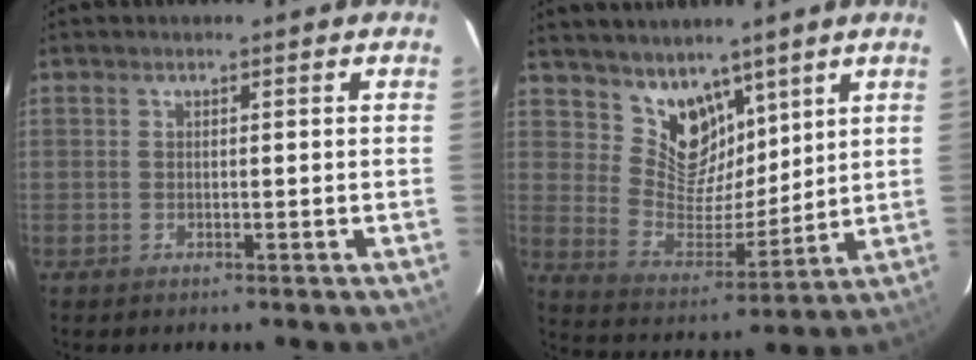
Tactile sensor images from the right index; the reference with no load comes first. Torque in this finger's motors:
{"motor_torque": [-0.04, 0.26, 0.00, 0.00]}